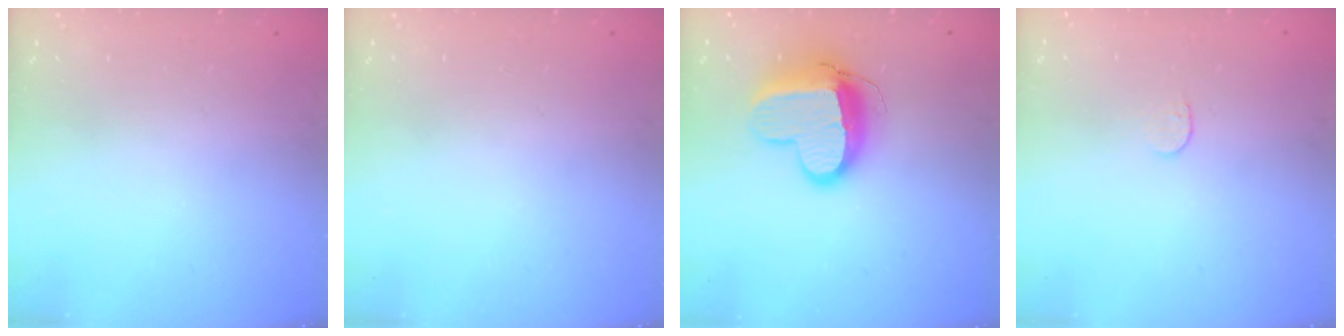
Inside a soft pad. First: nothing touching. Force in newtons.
{"total": 0.0}
{"total": 12.7, "press": 12.6, "slide": 1.4}
{"total": 3.4, "press": 3.3, "slide": 0.3}